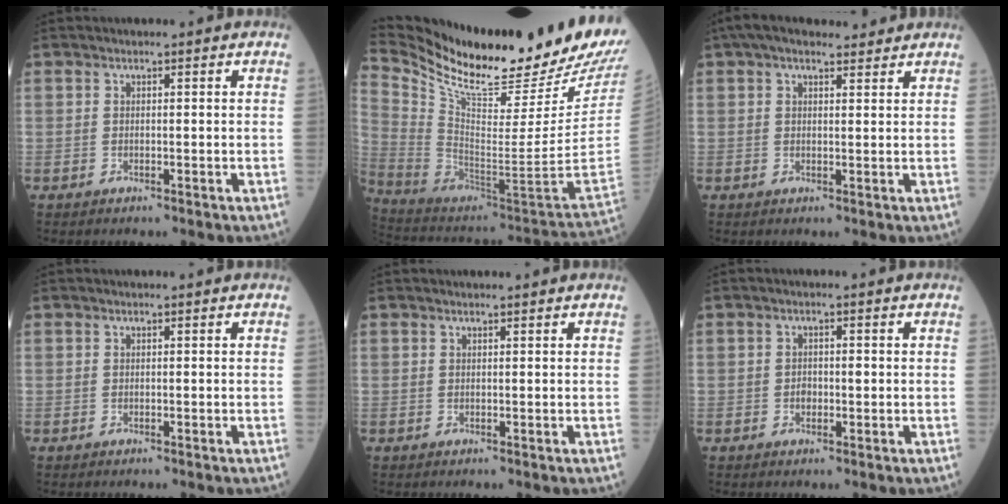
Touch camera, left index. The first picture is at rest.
{"total": 30.7, "force": [26.4, 1.2, 15.5], "torque": [-0.278, -0.103, 0.397]}
{"total": 7.6, "force": [6.2, 2.5, 3.7], "torque": [-0.064, 0.041, 0.096]}
{"total": 0.0}
{"total": 1.3, "force": [1.2, 0.0, 0.5], "torque": [-0.007, 0.010, 0.018]}
{"total": 1.8, "force": [-0.3, 1.1, 1.4], "torque": [-0.025, 0.005, -0.003]}